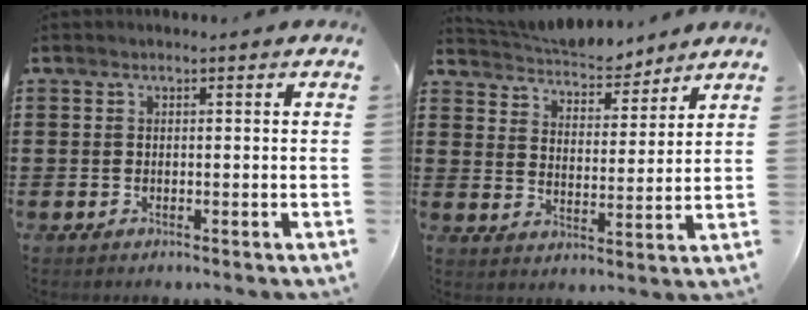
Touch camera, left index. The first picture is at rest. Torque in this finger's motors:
{"motor_torque": [0.45, -0.71, -0.04, -0.01]}